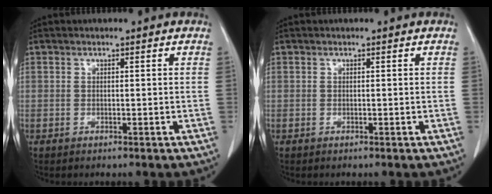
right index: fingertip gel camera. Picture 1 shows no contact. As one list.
[{"total": 0.0}]